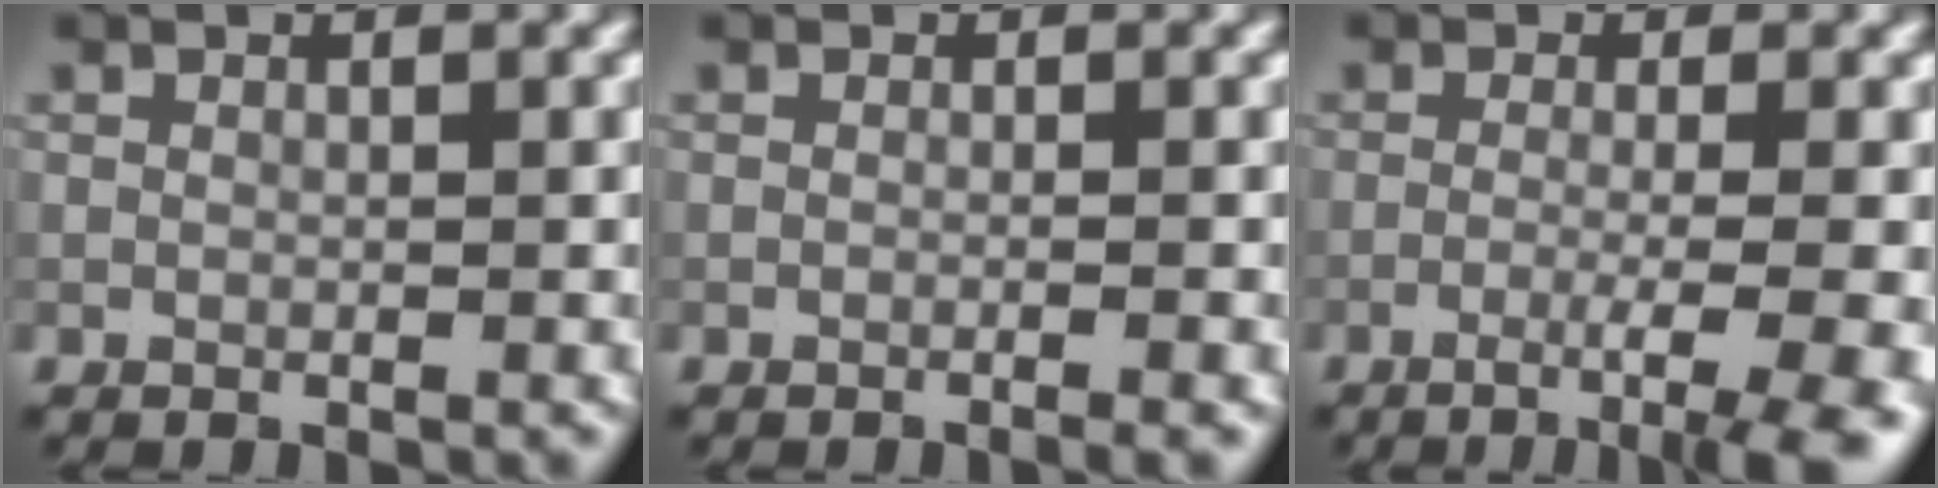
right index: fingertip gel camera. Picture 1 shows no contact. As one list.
[{"total": 1.5, "force": [-0.4, 0.4, 1.4], "torque": [-0.012, -0.004, -0.015]}, {"total": 5.9, "force": [-2.6, 1.3, 5.1], "torque": [-0.069, -0.001, -0.045]}]